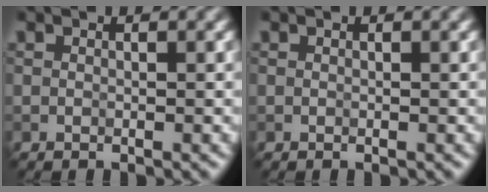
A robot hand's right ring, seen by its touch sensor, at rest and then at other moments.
{"total": 0.0}